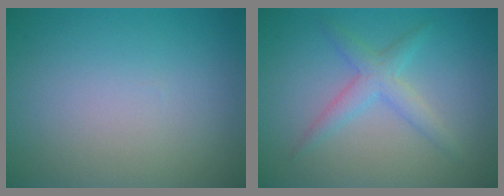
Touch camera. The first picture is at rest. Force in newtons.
{"total": 2.6, "press": 2.6, "slide": 0.0}